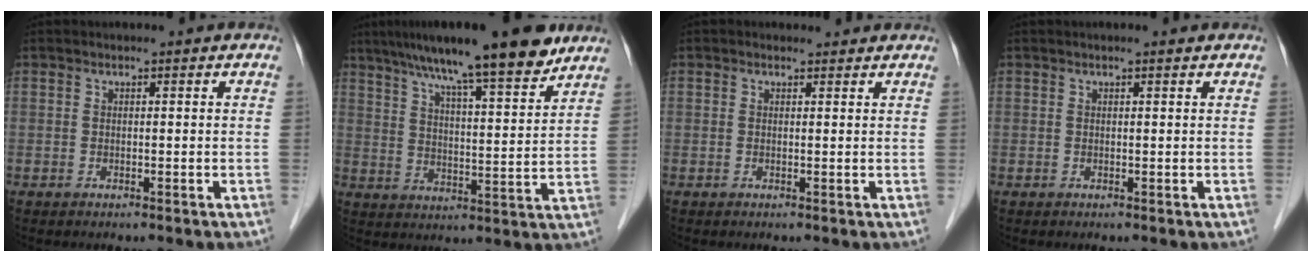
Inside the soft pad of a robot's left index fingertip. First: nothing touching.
{"total": 17.6, "force": [13.4, 1.6, 11.2], "torque": [-0.174, 0.016, 0.203]}
{"total": 1.4, "force": [1.2, 0.6, 0.1], "torque": [-0.010, 0.004, 0.011]}
{"total": 0.9, "force": [0.7, 0.0, 0.5], "torque": [-0.012, 0.006, 0.013]}